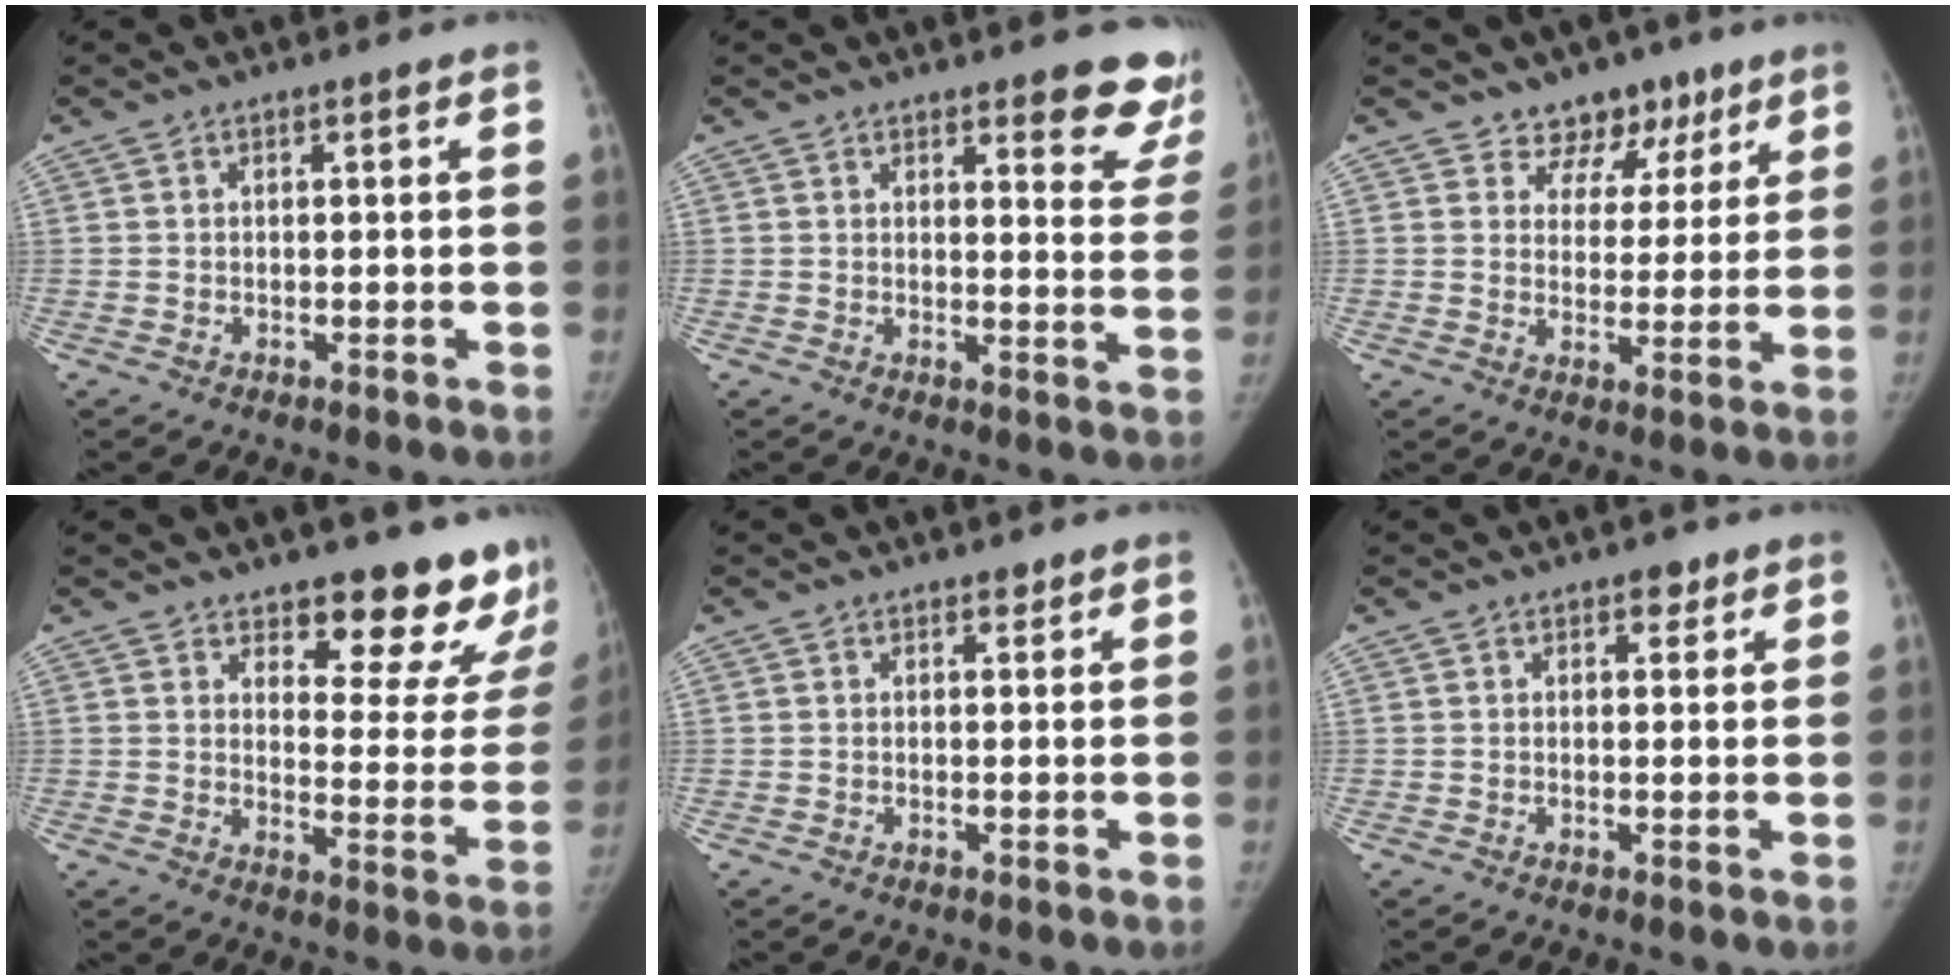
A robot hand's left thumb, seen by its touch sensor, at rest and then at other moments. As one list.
[{"total": 10.2, "force": [8.5, 3.1, 4.8], "torque": [-0.010, -0.054, 0.076]}, {"total": 7.7, "force": [5.4, 5.4, 0.9], "torque": [0.039, -0.028, 0.079]}, {"total": 15.6, "force": [13.5, 5.7, 5.4], "torque": [-0.002, -0.111, 0.156]}, {"total": 0.8, "force": [0.6, 0.4, 0.2], "torque": [0.004, -0.004, 0.008]}, {"total": 2.0, "force": [1.2, 1.2, 1.1], "torque": [0.002, -0.004, 0.016]}]